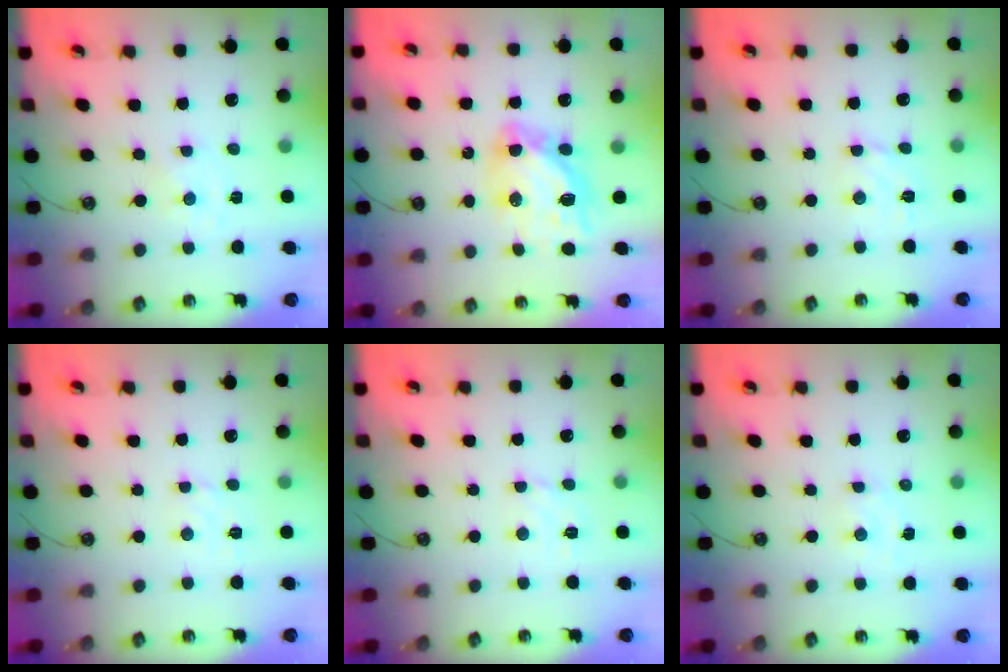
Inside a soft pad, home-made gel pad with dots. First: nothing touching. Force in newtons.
{"total": 13.6, "press": 13.5, "slide": 1.7}
{"total": 3.8, "press": 3.8, "slide": 0.5}
{"total": 1.9, "press": 1.8, "slide": 0.6}
{"total": 3.0, "press": 3.0, "slide": 0.3}
{"total": 2.3, "press": 2.3, "slide": 0.3}